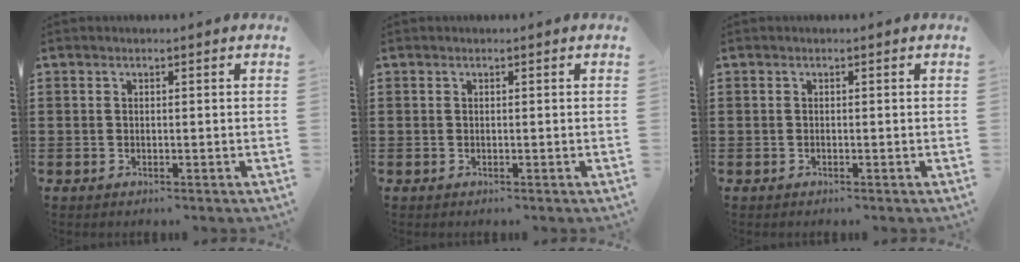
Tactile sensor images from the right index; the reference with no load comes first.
{"total": 0.0}
{"total": 0.0}